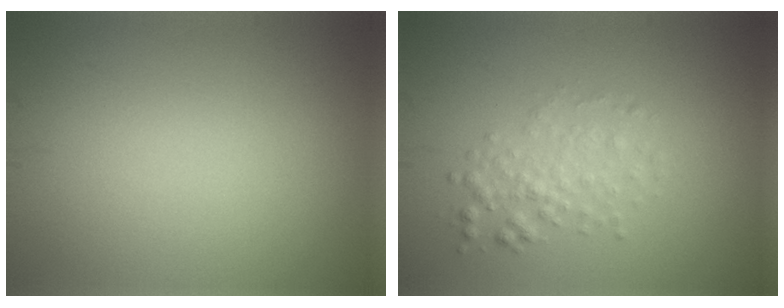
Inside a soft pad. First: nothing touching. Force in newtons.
{"total": 2.2, "press": 2.2, "slide": 0.0}